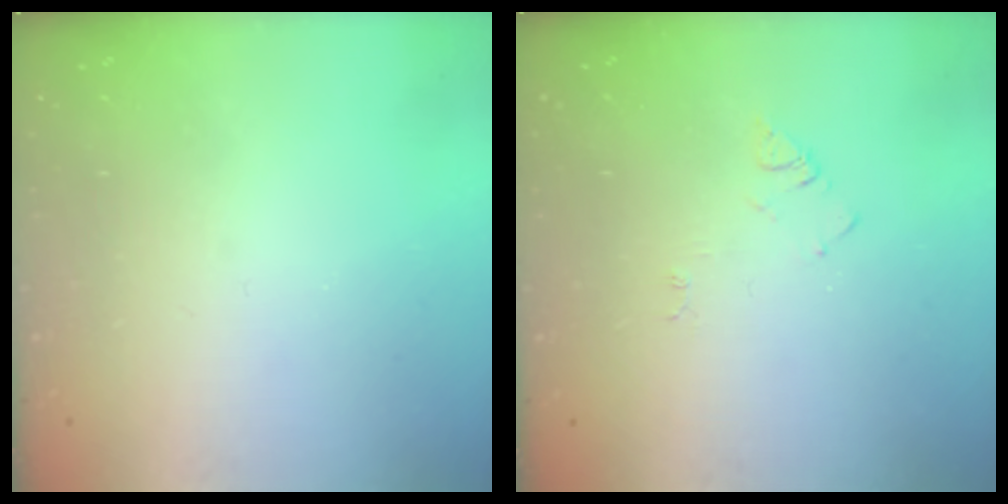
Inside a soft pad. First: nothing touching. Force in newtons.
{"total": 4.2, "press": 4.2, "slide": 0.6}